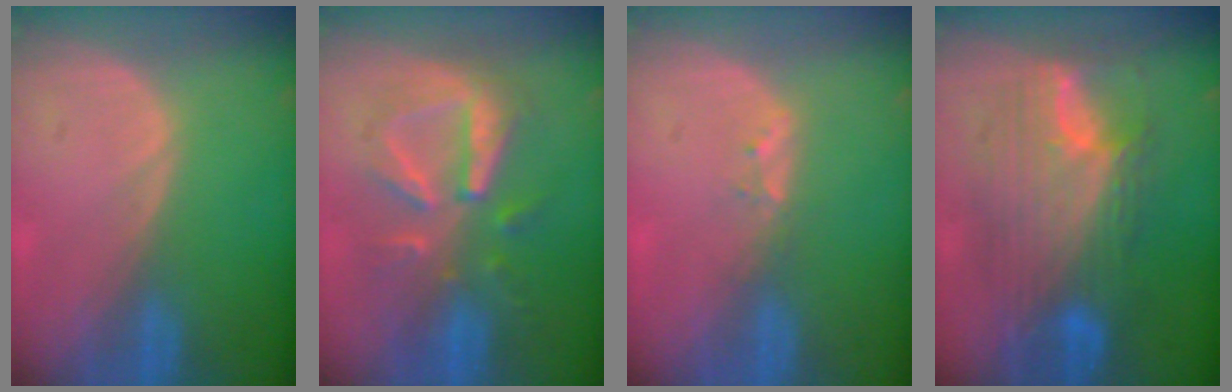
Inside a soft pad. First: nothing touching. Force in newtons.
{"total": 8.3, "press": 8.2, "slide": 0.8}
{"total": 1.7, "press": 1.5, "slide": 0.9}
{"total": 10.9, "press": 10.9, "slide": 0.8}